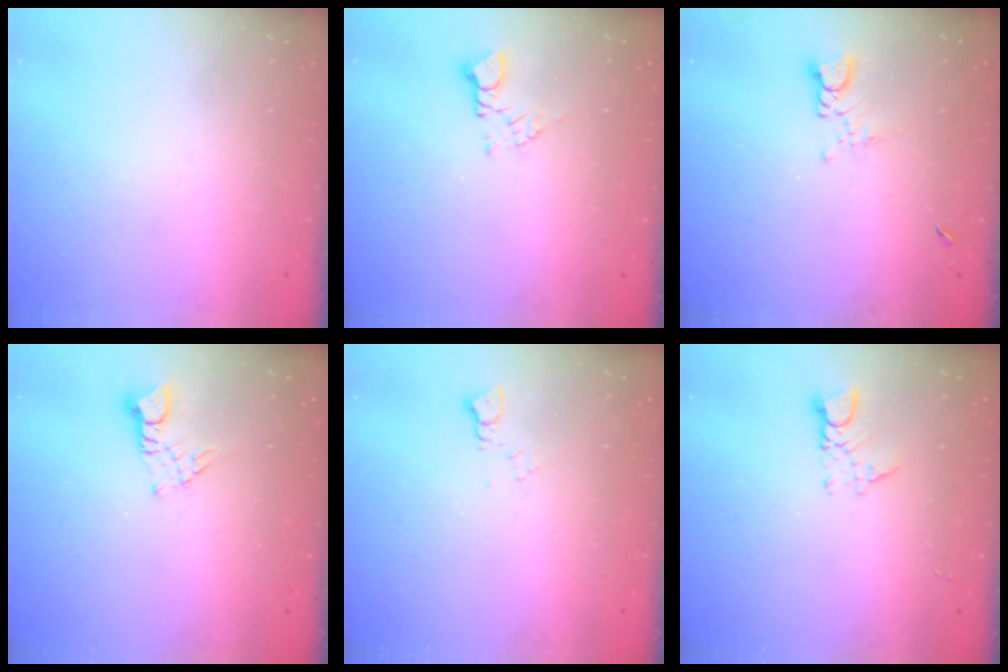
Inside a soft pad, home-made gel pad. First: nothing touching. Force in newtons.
{"total": 4.6, "press": 4.5, "slide": 0.6}
{"total": 2.9, "press": 2.9, "slide": 0.2}
{"total": 3.1, "press": 3.1, "slide": 0.3}
{"total": 4.4, "press": 4.3, "slide": 0.7}
{"total": 2.7, "press": 2.6, "slide": 0.3}